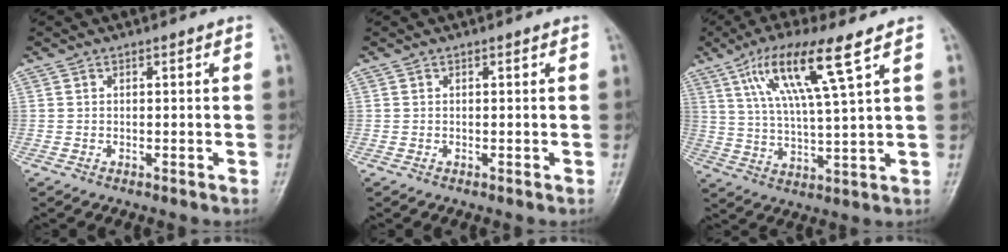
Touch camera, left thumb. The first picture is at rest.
{"total": 0.0}
{"total": 13.1, "force": [6.6, 1.5, 11.2], "torque": [-0.220, -0.018, 0.125]}